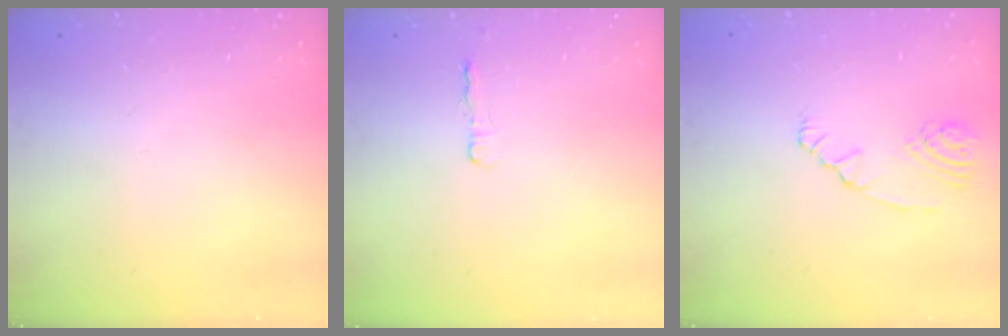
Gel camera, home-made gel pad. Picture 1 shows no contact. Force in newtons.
{"total": 2.2, "press": 2.2, "slide": 0.4}
{"total": 2.3, "press": 2.3, "slide": 0.3}